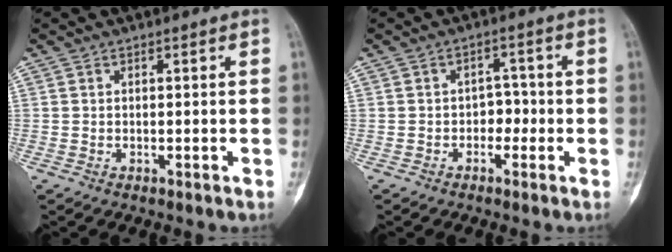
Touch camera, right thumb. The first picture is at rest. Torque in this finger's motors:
{"motor_torque": [-0.37, 0.38, -0.01, 0.05, -0.11]}